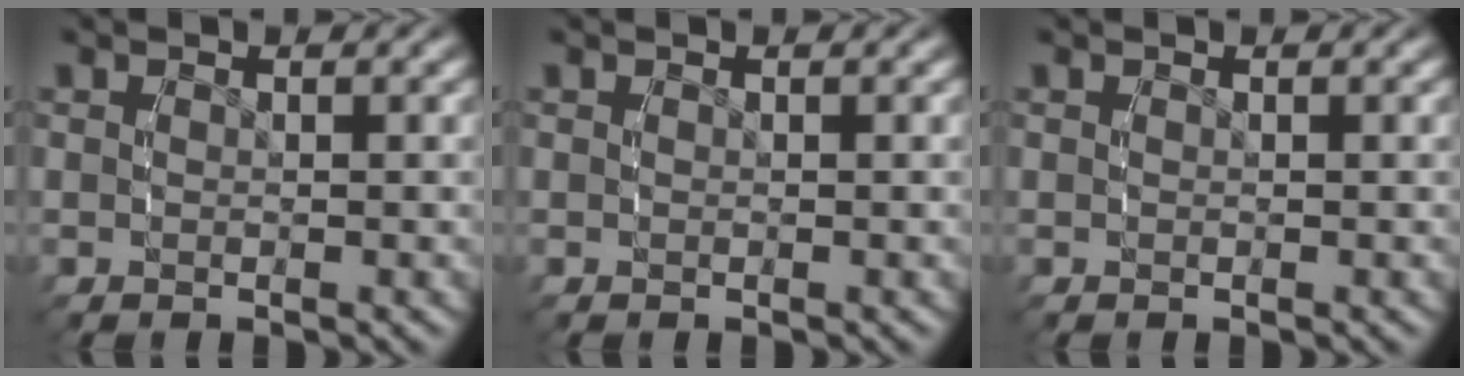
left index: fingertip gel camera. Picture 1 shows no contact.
{"total": 0.0}
{"total": 0.0}